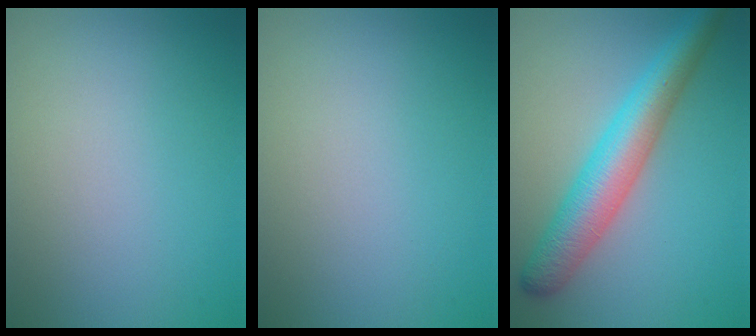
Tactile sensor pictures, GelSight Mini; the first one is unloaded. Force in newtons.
{"total": 0.0}
{"total": 6.3, "press": 6.3, "slide": 0.1}